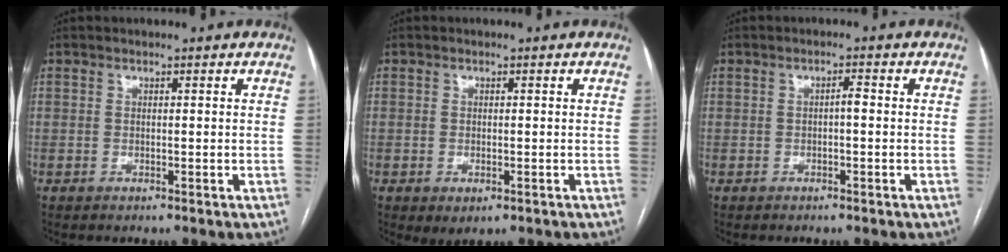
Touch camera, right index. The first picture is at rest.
{"total": 2.2, "force": [-0.9, 1.1, 1.7], "torque": [-0.024, -0.004, -0.002]}
{"total": 1.3, "force": [-0.2, 0.3, 1.3], "torque": [-0.020, 0.004, -0.004]}